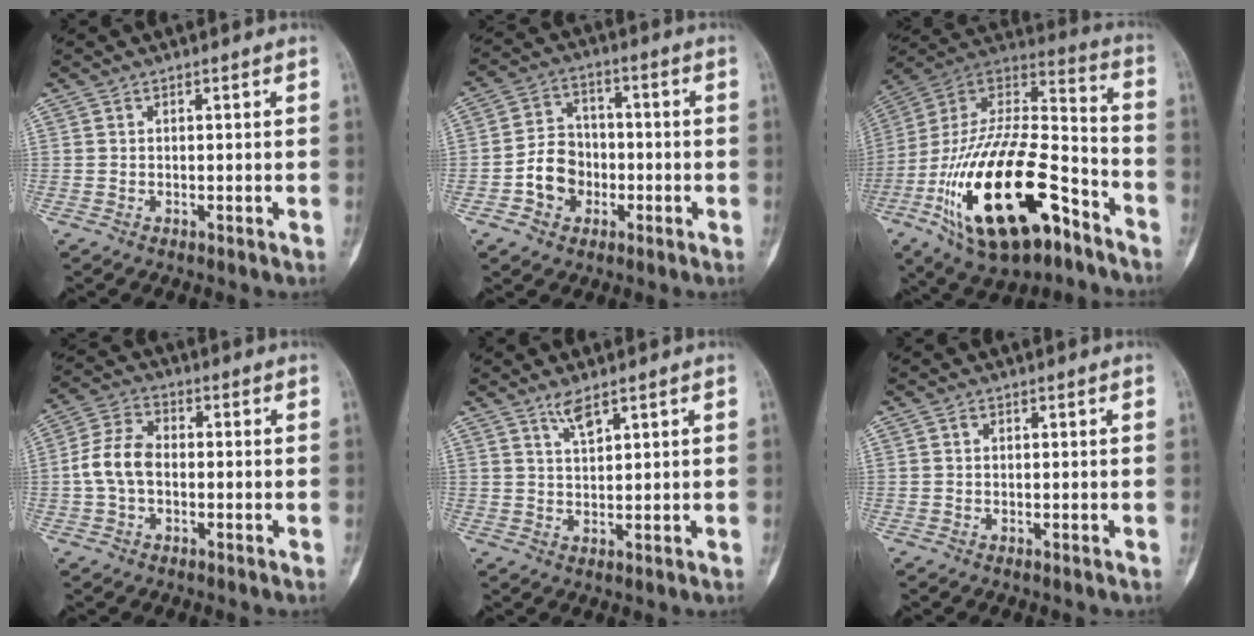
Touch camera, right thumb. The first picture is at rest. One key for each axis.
{"total": 8.4, "fx": -2.4, "fy": 7.1, "fz": 3.7, "tx": -0.033, "ty": 0.029, "tz": -0.047}
{"total": 30.9, "fx": -13.9, "fy": 13.8, "fz": 23.9, "tx": -0.478, "ty": 0.054, "tz": -0.234}
{"total": 7.5, "fx": -0.8, "fy": 5.0, "fz": 5.6, "tx": -0.111, "ty": 0.022, "tz": -0.024}
{"total": 3.4, "fx": 2.5, "fy": 0.7, "fz": 2.2, "tx": -0.041, "ty": -0.013, "tz": 0.052}
{"total": 0.6, "fx": 0.2, "fy": 0.4, "fz": 0.3, "tx": -0.005, "ty": 0.000, "tz": 0.004}